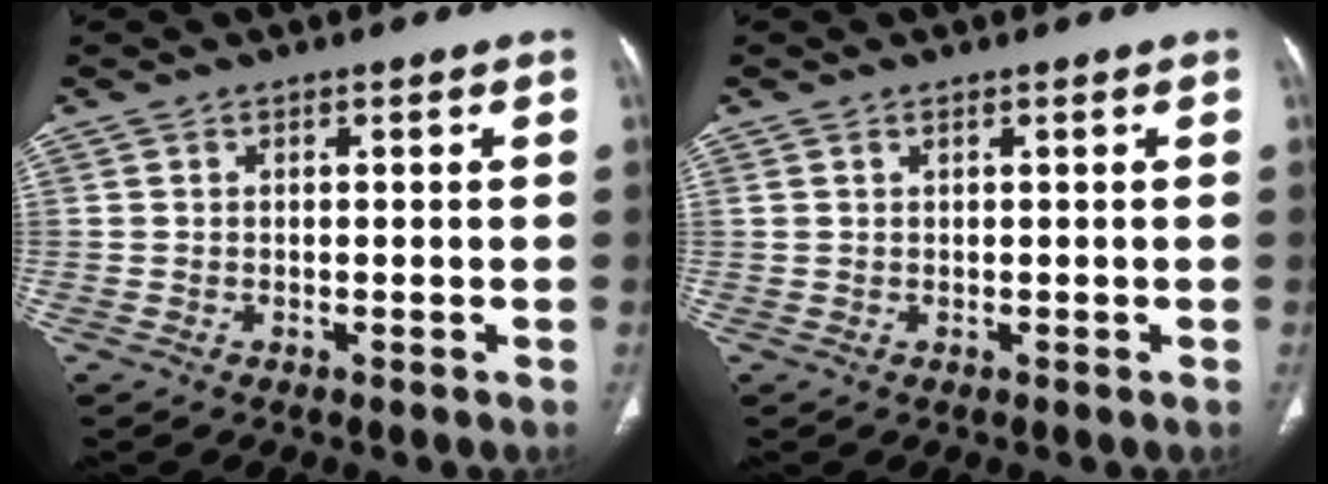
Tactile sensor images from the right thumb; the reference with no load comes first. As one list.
[{"total": 0.5, "force": [0.4, 0.1, 0.3], "torque": [-0.011, 0.003, 0.010]}]